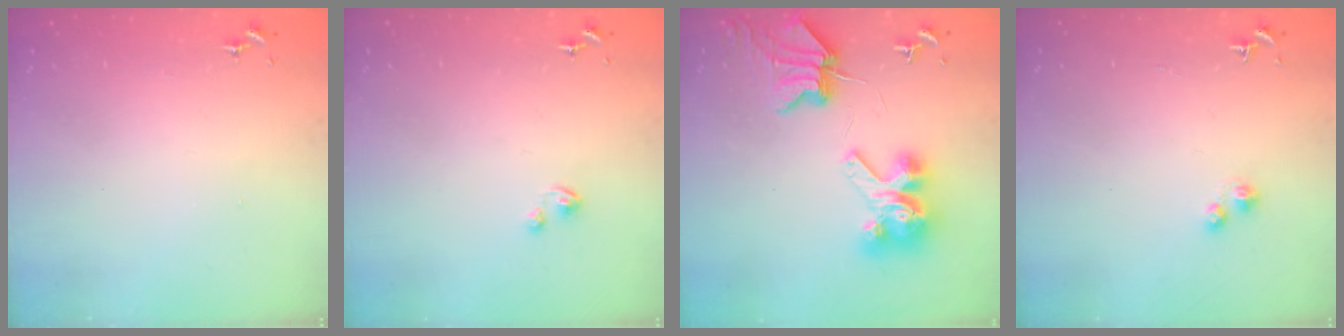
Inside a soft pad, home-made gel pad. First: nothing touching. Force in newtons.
{"total": 0.9, "press": 0.9, "slide": 0.1}
{"total": 10.2, "press": 10.1, "slide": 1.4}
{"total": 2.1, "press": 2.1, "slide": 0.4}